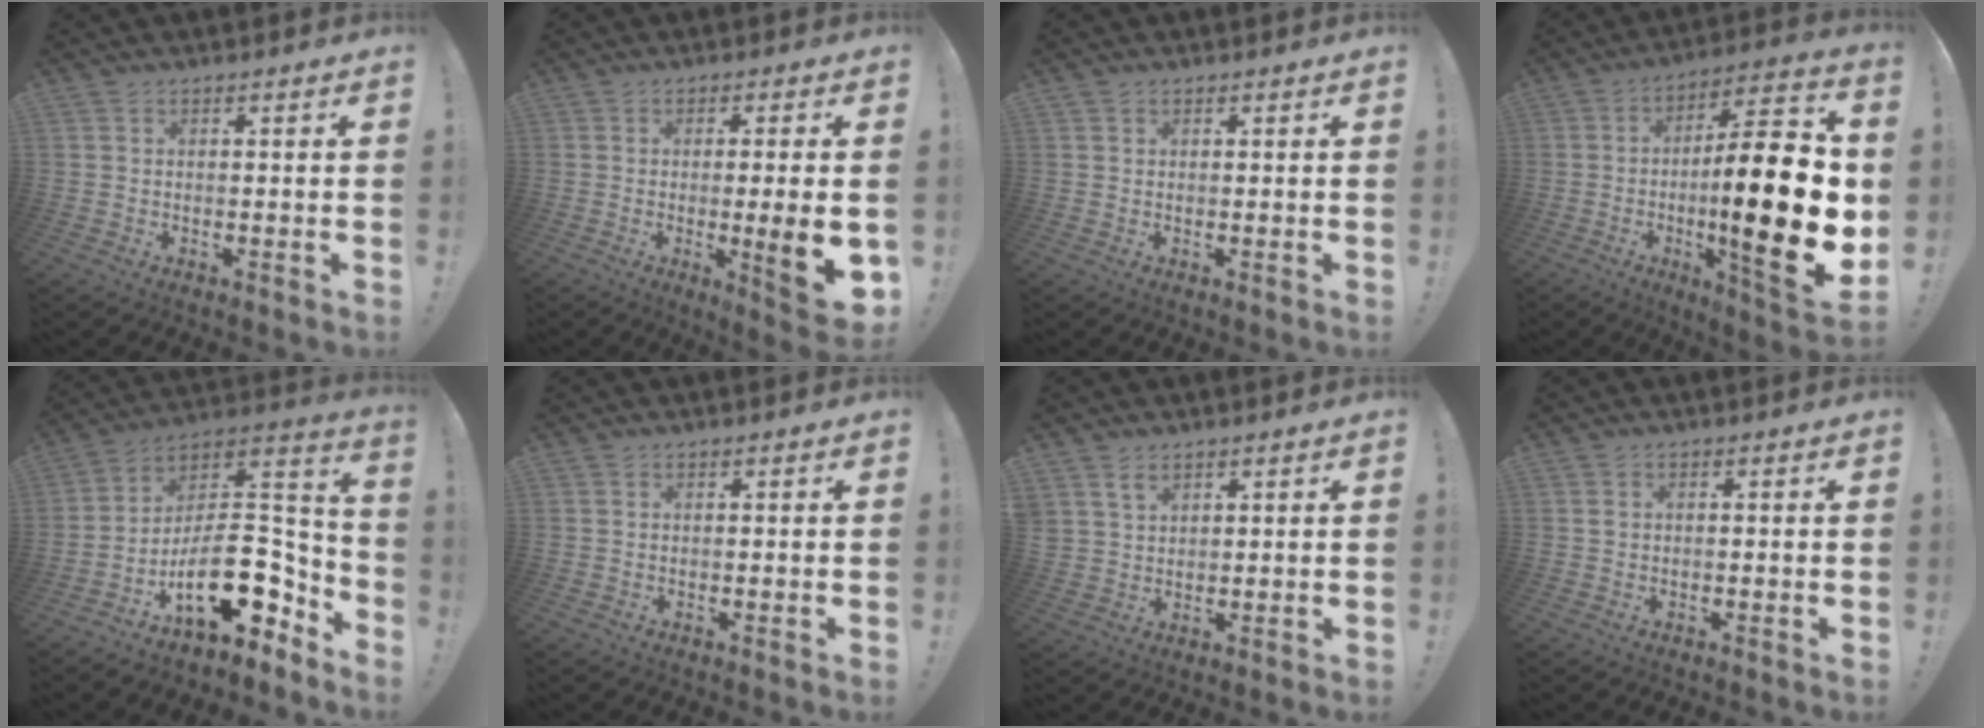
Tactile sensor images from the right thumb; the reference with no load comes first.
{"total": 10.6, "force": [-1.7, 0.8, 10.5], "torque": [-0.142, -0.005, -0.023]}
{"total": 0.6, "force": [0.4, 0.4, 0.0], "torque": [0.006, -0.001, 0.007]}
{"total": 27.4, "force": [-3.3, 6.3, 26.5], "torque": [-0.421, 0.013, -0.055]}
{"total": 20.8, "force": [-7.1, 11.1, 16.1], "torque": [-0.257, 0.033, -0.107]}
{"total": 0.0}
{"total": 3.8, "force": [2.6, 2.4, 1.4], "torque": [-0.023, -0.011, 0.048]}
{"total": 0.7, "force": [0.0, 0.7, 0.1], "torque": [-0.001, 0.006, -0.002]}